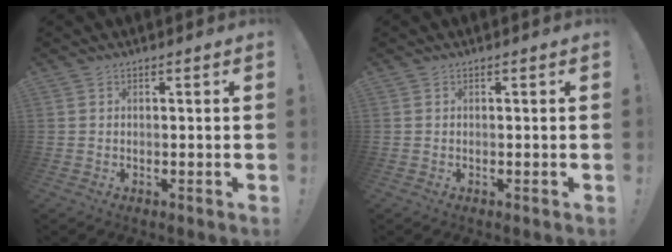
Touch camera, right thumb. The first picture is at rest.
{"total": 0.0}